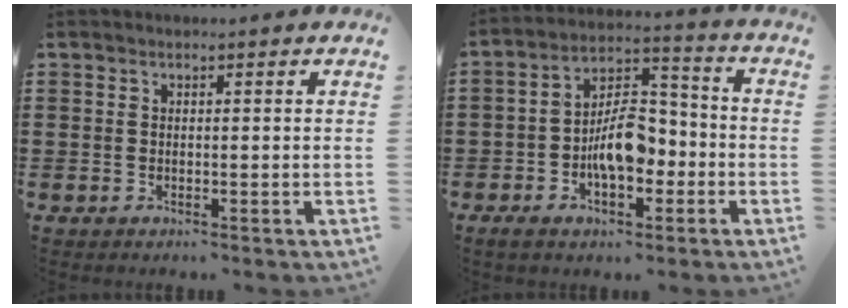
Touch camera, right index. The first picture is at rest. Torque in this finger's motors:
{"motor_torque": [1.57, -0.56, 0.49, 0.17]}